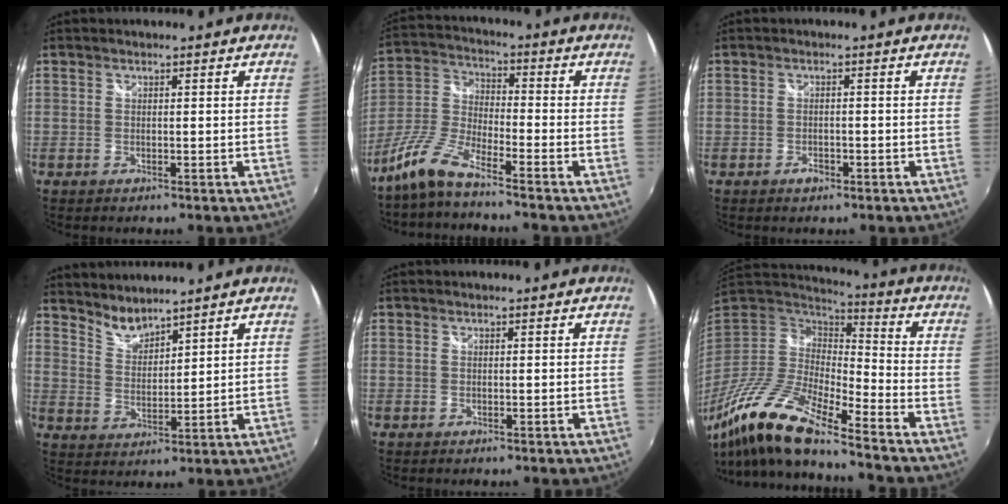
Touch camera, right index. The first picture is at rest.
{"total": 8.4, "force": [-6.7, 1.4, 4.9], "torque": [-0.122, 0.009, -0.142]}
{"total": 1.7, "force": [-1.0, 1.1, 0.8], "torque": [-0.015, 0.000, -0.016]}
{"total": 5.1, "force": [4.9, 0.7, 1.3], "torque": [-0.021, -0.004, 0.094]}
{"total": 0.0}
{"total": 18.1, "force": [-13.2, 2.9, 12.1], "torque": [-0.236, -0.029, -0.268]}